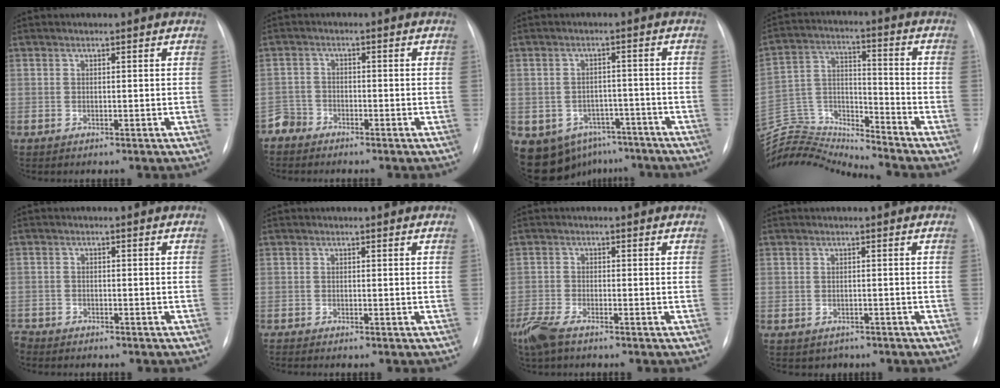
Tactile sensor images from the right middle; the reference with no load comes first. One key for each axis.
{"total": 2.6, "fx": -2.2, "fy": 1.1, "fz": -0.8, "tx": 0.020, "ty": 0.002, "tz": -0.045}
{"total": 11.6, "fx": -7.8, "fy": 8.0, "fz": 3.0, "tx": -0.052, "ty": 0.021, "tz": -0.096}
{"total": 16.0, "fx": -16.0, "fy": -0.9, "fz": 1.3, "tx": -0.025, "ty": 0.035, "tz": -0.289}
{"total": 5.6, "fx": -4.7, "fy": 2.6, "fz": 1.4, "tx": -0.022, "ty": -0.003, "tz": -0.070}
{"total": 1.1, "fx": -1.0, "fy": 0.0, "fz": 0.4, "tx": -0.004, "ty": -0.003, "tz": -0.011}
{"total": 5.1, "fx": -4.1, "fy": 1.2, "fz": 2.9, "tx": -0.068, "ty": -0.014, "tz": -0.080}
{"total": 2.5, "fx": -1.7, "fy": 1.8, "fz": -0.1, "tx": -0.002, "ty": 0.009, "tz": -0.023}